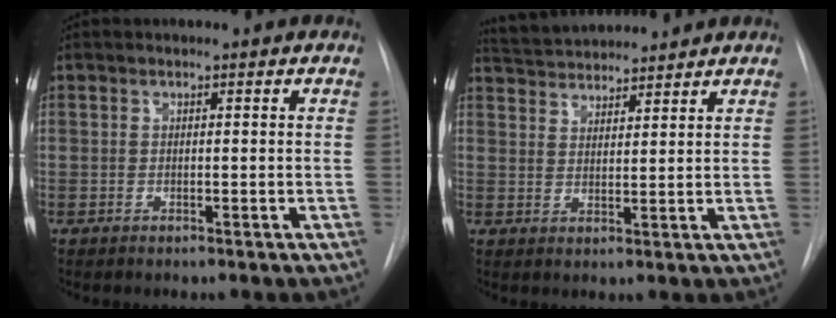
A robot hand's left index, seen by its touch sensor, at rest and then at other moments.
{"total": 8.9, "force": [8.6, 1.0, 2.0], "torque": [-0.042, 0.028, 0.141]}